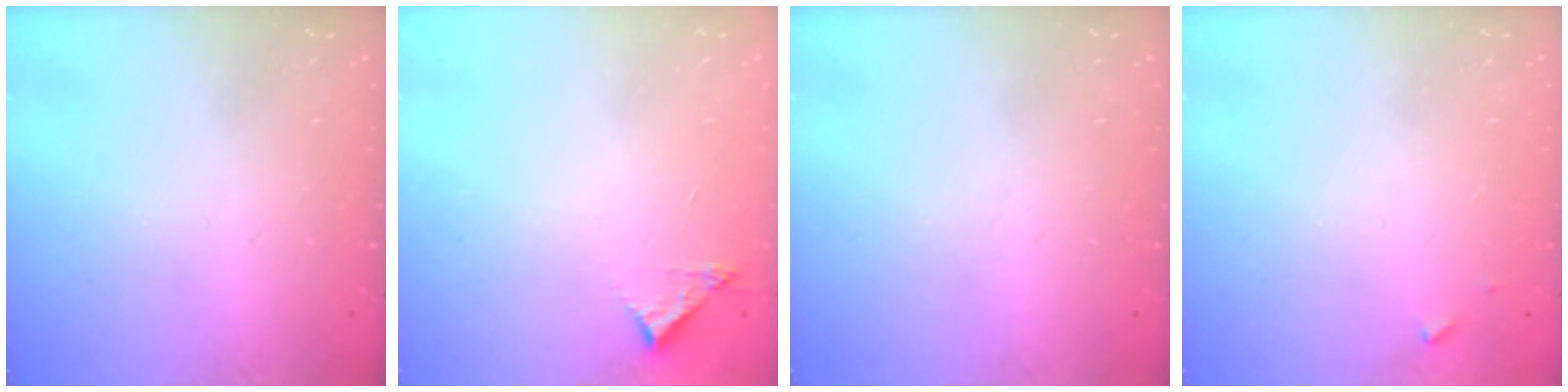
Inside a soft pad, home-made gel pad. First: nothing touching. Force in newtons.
{"total": 3.7, "press": 3.7, "slide": 0.1}
{"total": 0.0}
{"total": 3.6, "press": 3.6, "slide": 0.2}